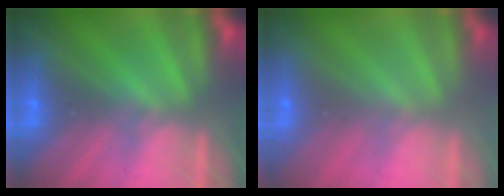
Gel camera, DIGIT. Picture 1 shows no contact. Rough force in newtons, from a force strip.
{"total": 3.4}